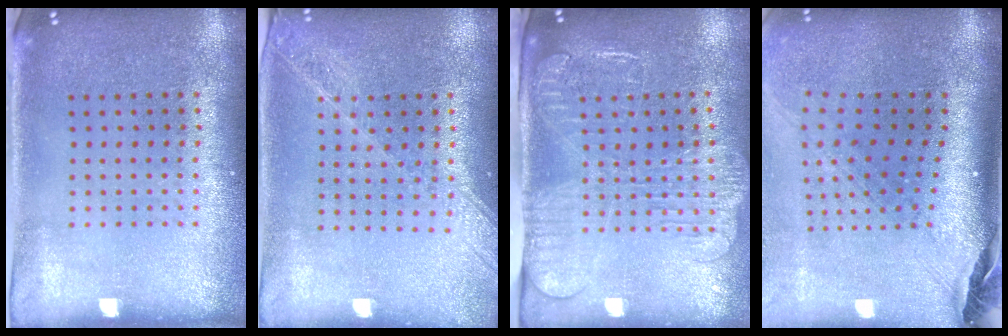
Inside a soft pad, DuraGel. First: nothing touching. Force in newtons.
{"total": 1.7, "press": 1.5, "slide": 0.8}
{"total": 2.6, "press": 2.1, "slide": 1.5}
{"total": 2.5, "press": 1.7, "slide": 1.8}